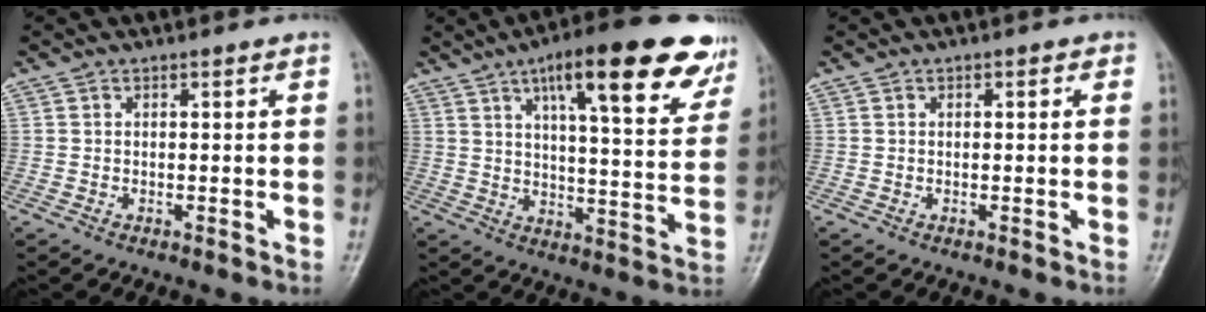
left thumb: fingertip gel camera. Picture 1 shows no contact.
{"total": 22.1, "force": [12.6, 6.1, 17.2], "torque": [-0.211, -0.032, 0.175]}
{"total": 1.2, "force": [0.4, 0.7, 0.9], "torque": [-0.007, 0.002, 0.003]}